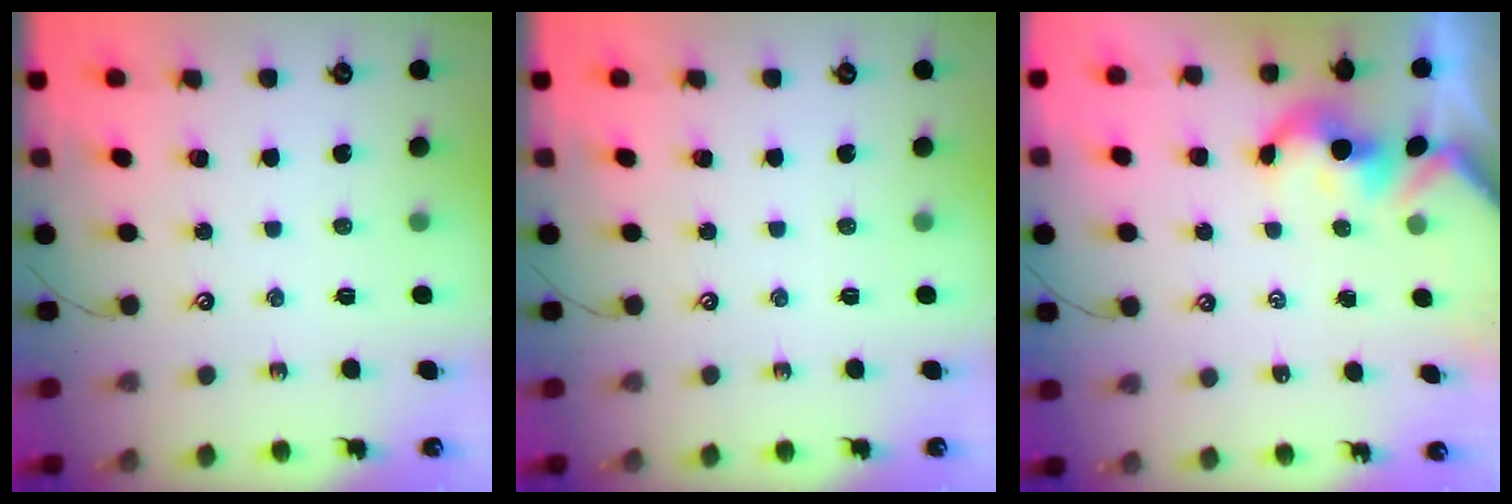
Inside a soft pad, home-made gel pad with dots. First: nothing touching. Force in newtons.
{"total": 0.0}
{"total": 1.1, "press": 1.1, "slide": 0.1}